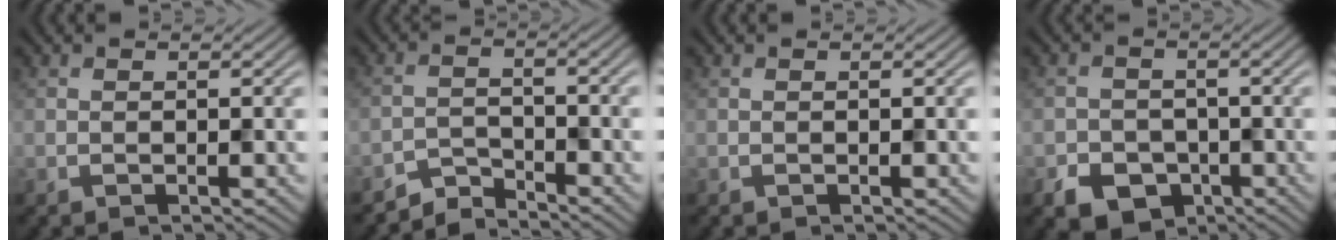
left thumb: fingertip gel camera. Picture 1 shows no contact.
{"total": 3.2, "force": [-3.1, 0.3, 0.5], "torque": [-0.006, 0.003, -0.068]}
{"total": 0.0}
{"total": 5.4, "force": [-3.1, 3.9, 2.2], "torque": [-0.040, -0.008, -0.056]}